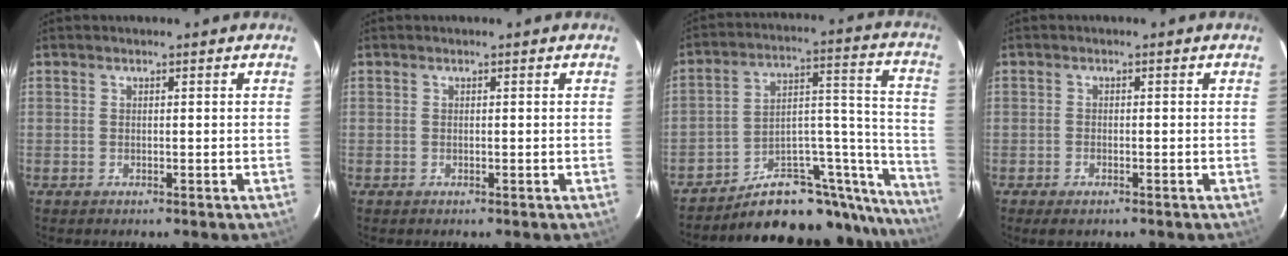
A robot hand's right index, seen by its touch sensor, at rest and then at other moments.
{"total": 0.0}
{"total": 24.5, "force": [-21.5, 8.0, 8.5], "torque": [-0.064, 0.069, -0.309]}
{"total": 1.8, "force": [-1.3, 0.7, 1.0], "torque": [-0.024, -0.003, -0.025]}